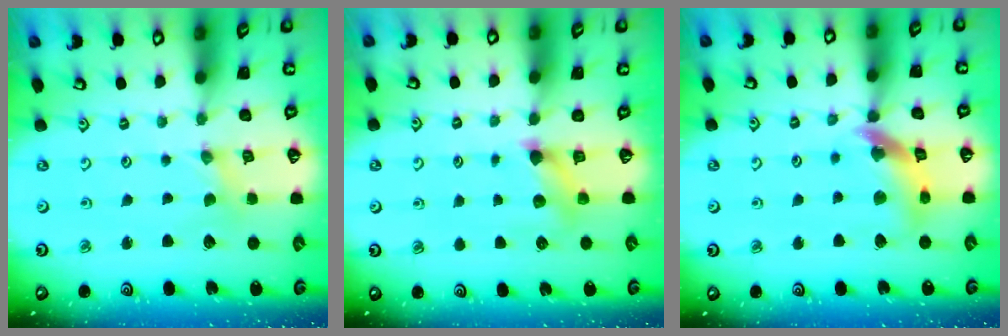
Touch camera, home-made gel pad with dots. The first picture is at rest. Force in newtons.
{"total": 6.5, "press": 6.4, "slide": 0.8}
{"total": 12.5, "press": 12.5, "slide": 1.4}